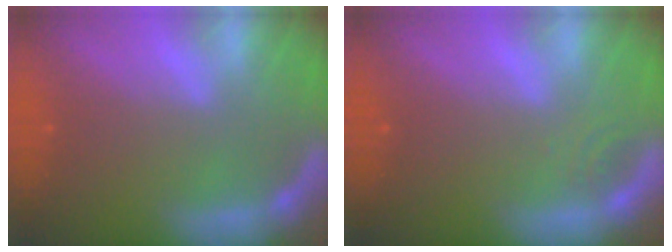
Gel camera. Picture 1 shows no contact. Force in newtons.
{"total": 1.0}